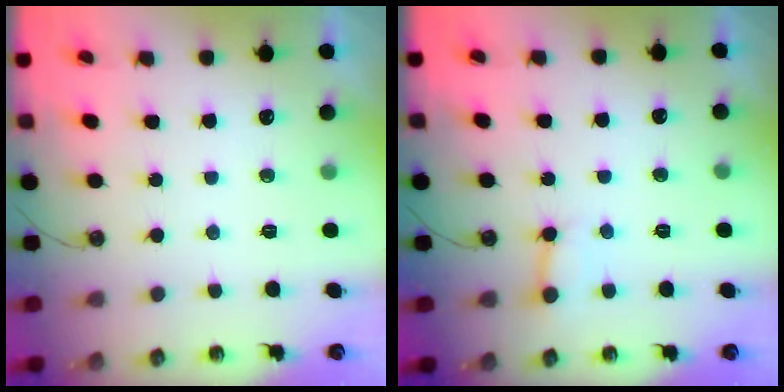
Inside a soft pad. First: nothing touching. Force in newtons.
{"total": 6.1, "press": 6.1, "slide": 0.6}